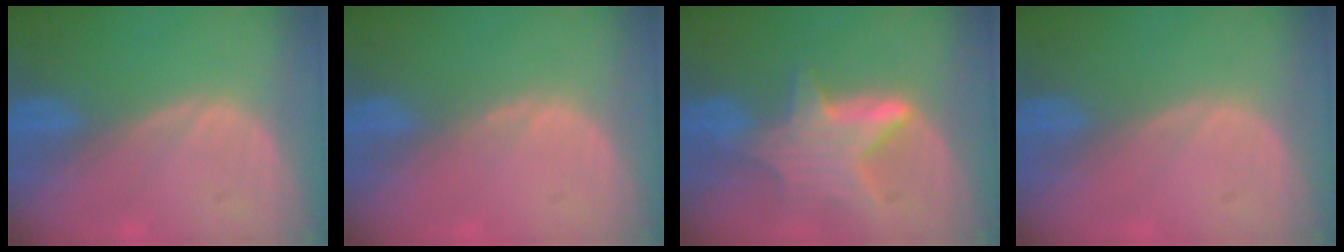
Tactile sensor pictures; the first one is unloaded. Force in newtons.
{"total": 0.6, "press": 0.5, "slide": 0.3}
{"total": 6.9, "press": 6.7, "slide": 1.7}
{"total": 0.0}